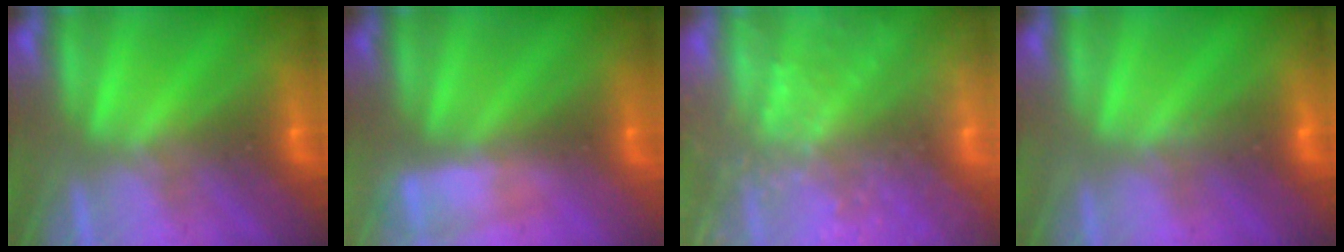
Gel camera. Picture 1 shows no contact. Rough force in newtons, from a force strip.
{"total": 3.0}
{"total": 10.8}
{"total": 3.0}